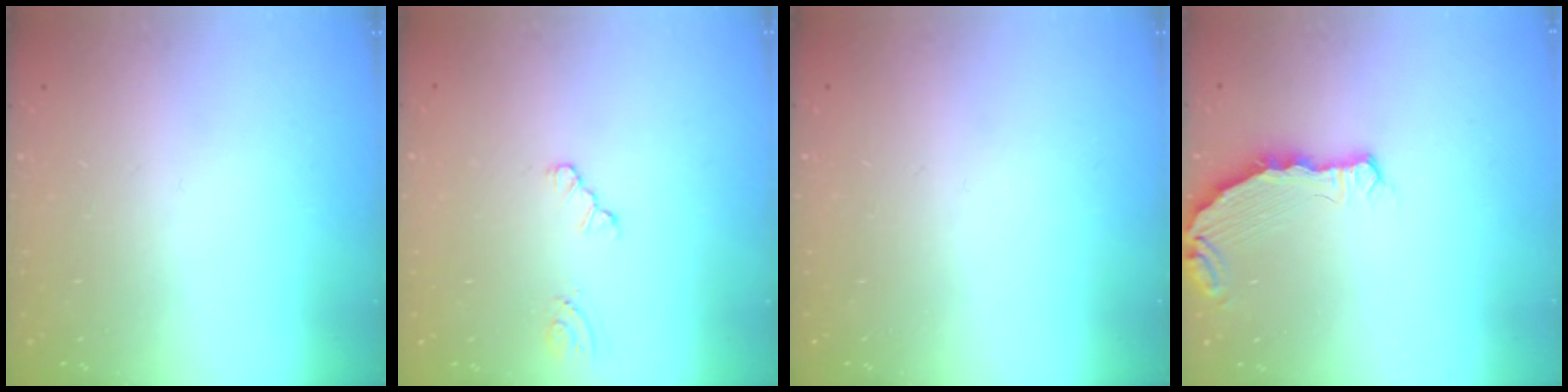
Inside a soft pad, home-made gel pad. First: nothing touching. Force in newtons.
{"total": 1.9, "press": 1.9, "slide": 0.3}
{"total": 0.0}
{"total": 7.0, "press": 5.4, "slide": 4.5}